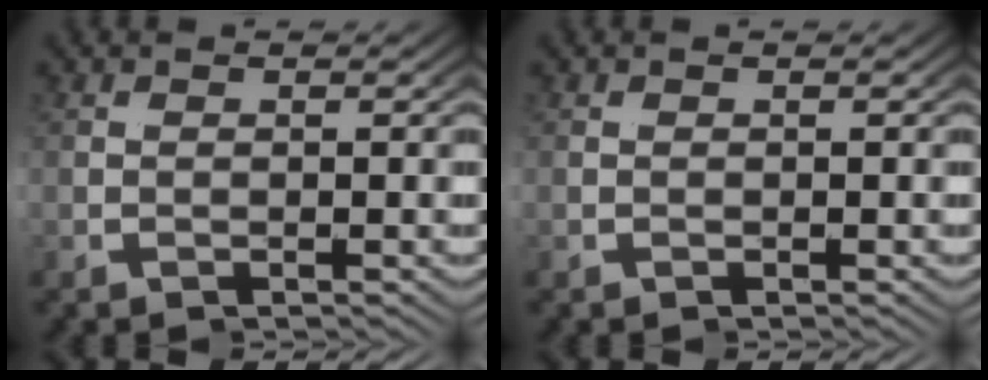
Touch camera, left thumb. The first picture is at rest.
{"total": 0.0}